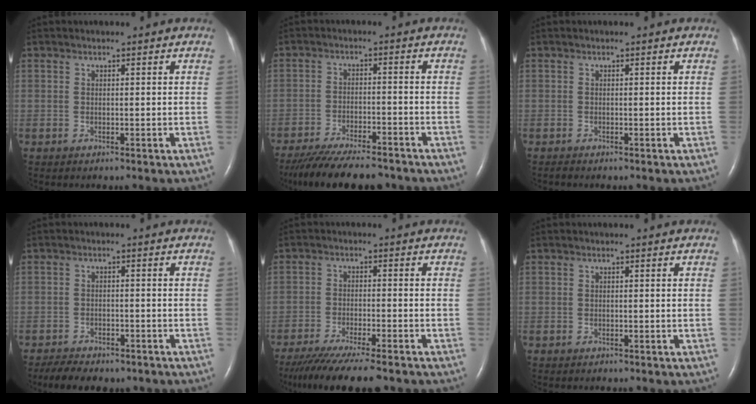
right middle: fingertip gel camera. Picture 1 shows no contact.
{"total": 14.8, "force": [-12.9, 2.9, 6.6], "torque": [-0.125, -0.021, -0.191]}
{"total": 0.0}
{"total": 7.4, "force": [-5.9, 3.1, 3.2], "torque": [-0.051, -0.003, -0.081]}
{"total": 12.9, "force": [-10.7, 1.3, 7.2], "torque": [-0.119, -0.031, -0.167]}
{"total": 0.0}